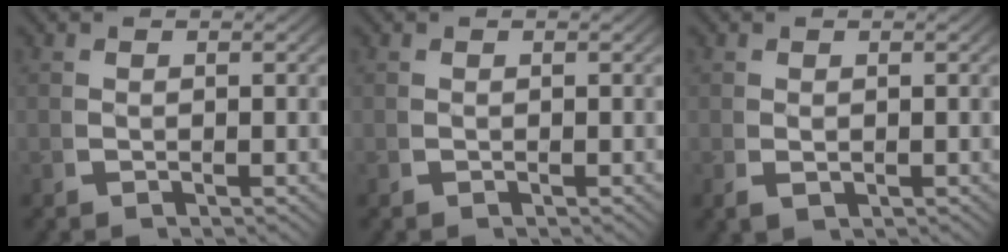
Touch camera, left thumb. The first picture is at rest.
{"total": 0.0}
{"total": 1.0, "force": [0.0, 0.8, 0.7], "torque": [-0.022, -0.010, 0.009]}